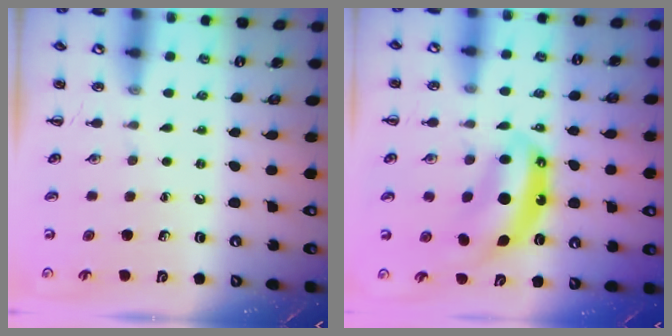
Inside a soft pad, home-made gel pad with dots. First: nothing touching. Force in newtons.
{"total": 7.8, "press": 7.6, "slide": 2.0}